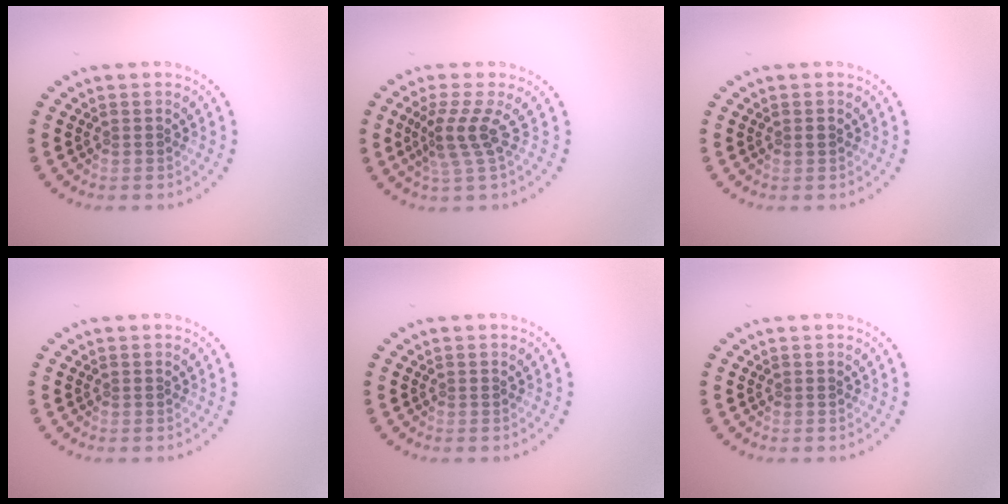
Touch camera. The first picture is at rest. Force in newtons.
{"total": 2.9, "press": 2.0, "slide": 2.1}
{"total": 0.7, "press": 0.7, "slide": 0.1}
{"total": 0.0}
{"total": 0.0}
{"total": 0.0}